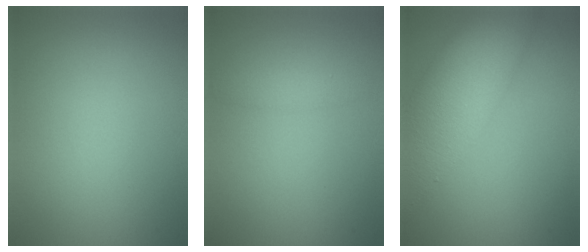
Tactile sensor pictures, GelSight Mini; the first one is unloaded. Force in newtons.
{"total": 1.3, "press": 1.3, "slide": 0.0}
{"total": 11.9, "press": 11.9, "slide": 0.6}